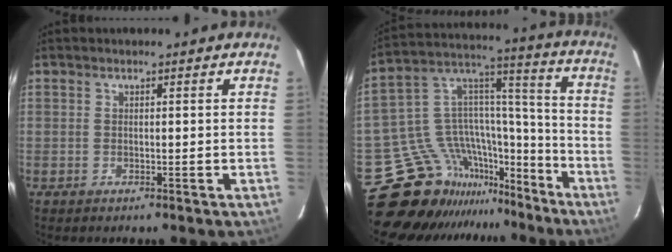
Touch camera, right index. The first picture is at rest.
{"total": 19.0, "force": [-15.4, 10.3, 4.3], "torque": [-0.073, 0.078, -0.243]}